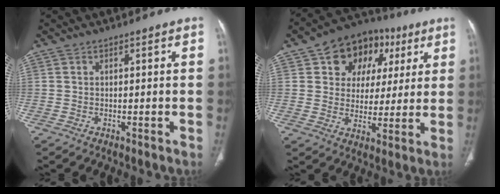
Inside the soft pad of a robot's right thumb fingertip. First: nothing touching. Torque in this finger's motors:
{"motor_torque": [1.54, 1.68, 0.53, -0.53, 0.07]}